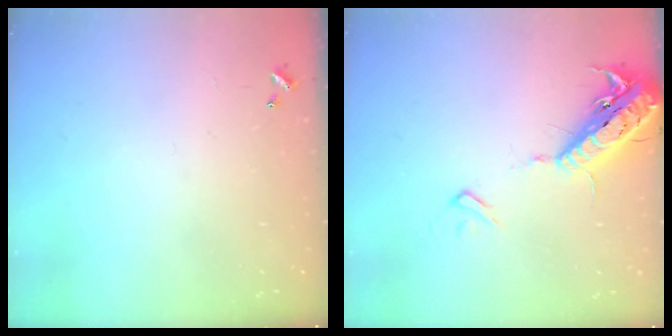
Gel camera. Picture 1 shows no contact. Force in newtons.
{"total": 18.4, "press": 18.0, "slide": 4.0}